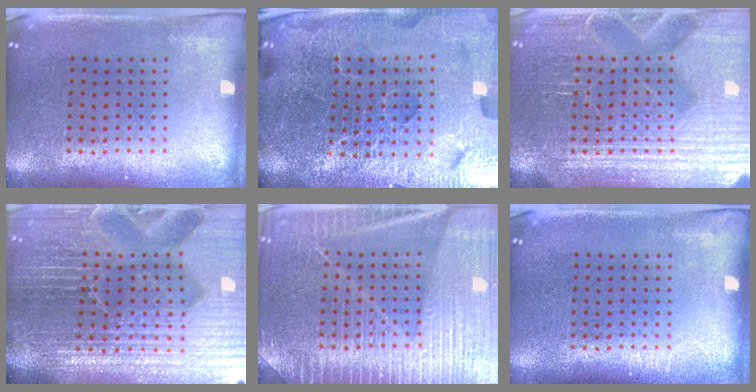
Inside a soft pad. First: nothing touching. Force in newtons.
{"total": 6.8, "press": 5.9, "slide": 3.3}
{"total": 4.5, "press": 4.5, "slide": 0.5}
{"total": 7.2, "press": 6.3, "slide": 3.4}
{"total": 6.8, "press": 6.7, "slide": 0.9}
{"total": 0.0}